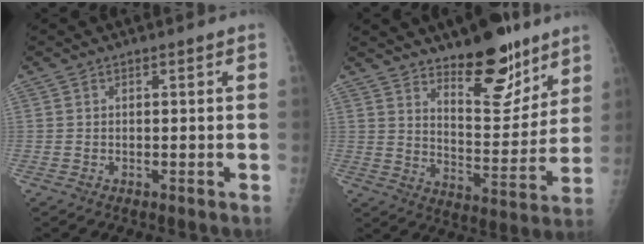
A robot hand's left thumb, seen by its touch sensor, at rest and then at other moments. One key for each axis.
{"total": 15.4, "fx": 11.1, "fy": 5.7, "fz": 9.1, "tx": -0.087, "ty": -0.090, "tz": 0.179}